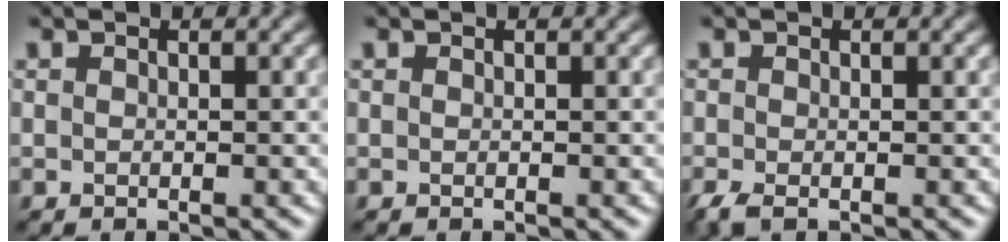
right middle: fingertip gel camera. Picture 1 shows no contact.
{"total": 0.0}
{"total": 1.5, "force": [-1.0, 0.4, 1.1], "torque": [-0.029, -0.010, -0.025]}